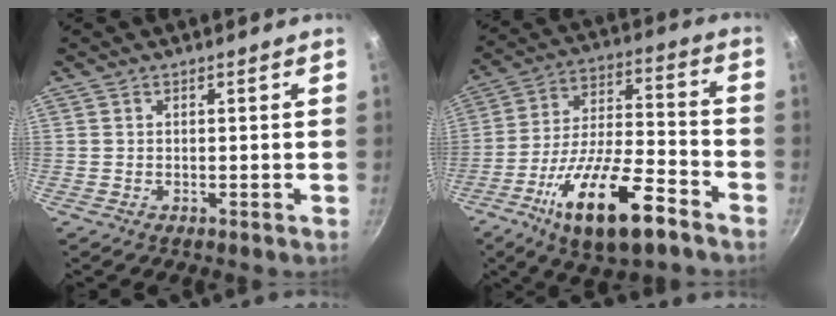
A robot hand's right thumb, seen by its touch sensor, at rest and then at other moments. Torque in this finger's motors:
{"motor_torque": [-0.05, 0.29, 1.63, -1.14, 0.17]}